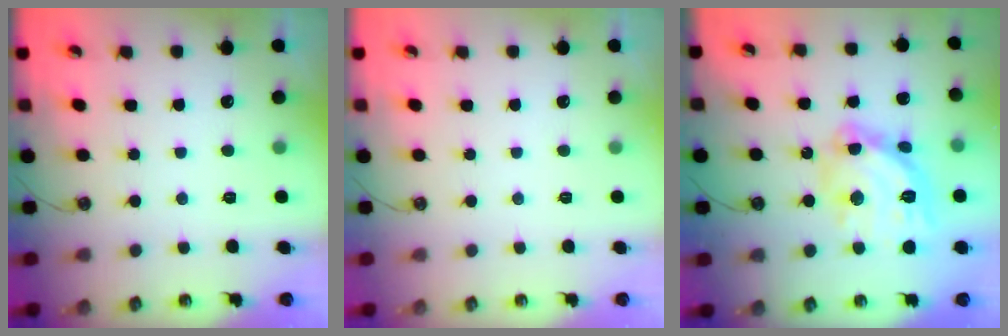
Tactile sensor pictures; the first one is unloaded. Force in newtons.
{"total": 0.0}
{"total": 17.4, "press": 17.3, "slide": 1.7}